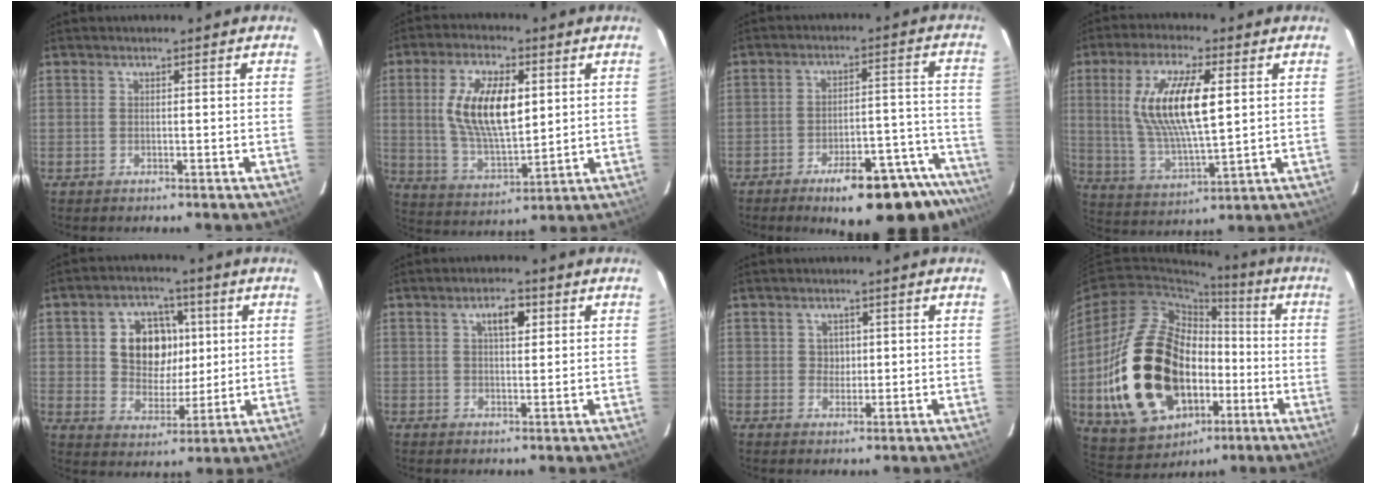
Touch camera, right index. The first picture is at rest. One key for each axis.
{"total": 14.3, "fx": 2.9, "fy": 6.4, "fz": 12.4, "tx": -0.236, "ty": 0.003, "tz": 0.062}
{"total": 18.9, "fx": -15.1, "fy": 4.4, "fz": 10.5, "tx": -0.120, "ty": 0.010, "tz": -0.194}
{"total": 15.1, "fx": 3.5, "fy": 4.6, "fz": 13.9, "tx": -0.271, "ty": 0.002, "tz": 0.074}
{"total": 11.2, "fx": 2.3, "fy": 8.9, "fz": 6.4, "tx": -0.129, "ty": 0.022, "tz": 0.047}
{"total": 4.1, "fx": 1.6, "fy": 1.8, "fz": 3.3, "tx": -0.054, "ty": 0.011, "tz": 0.028}
{"total": 2.3, "fx": 0.4, "fy": 2.2, "fz": 0.4, "tx": -0.002, "ty": 0.007, "tz": 0.007}
{"total": 26.3, "fx": -4.1, "fy": 18.0, "fz": 18.8, "tx": -0.402, "ty": 0.020, "tz": -0.034}